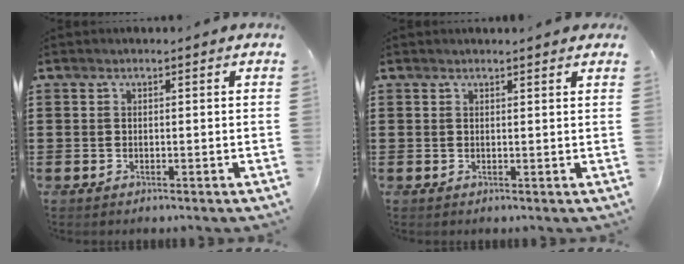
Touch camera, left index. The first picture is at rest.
{"total": 1.0, "force": [1.0, -0.1, 0.3], "torque": [-0.007, 0.000, 0.019]}